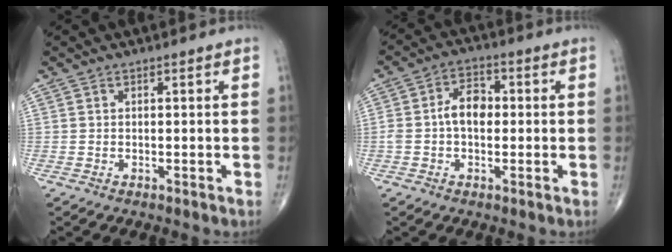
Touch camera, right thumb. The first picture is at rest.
{"total": 6.2, "force": [-0.1, 4.0, 4.7], "torque": [-0.081, 0.021, -0.009]}